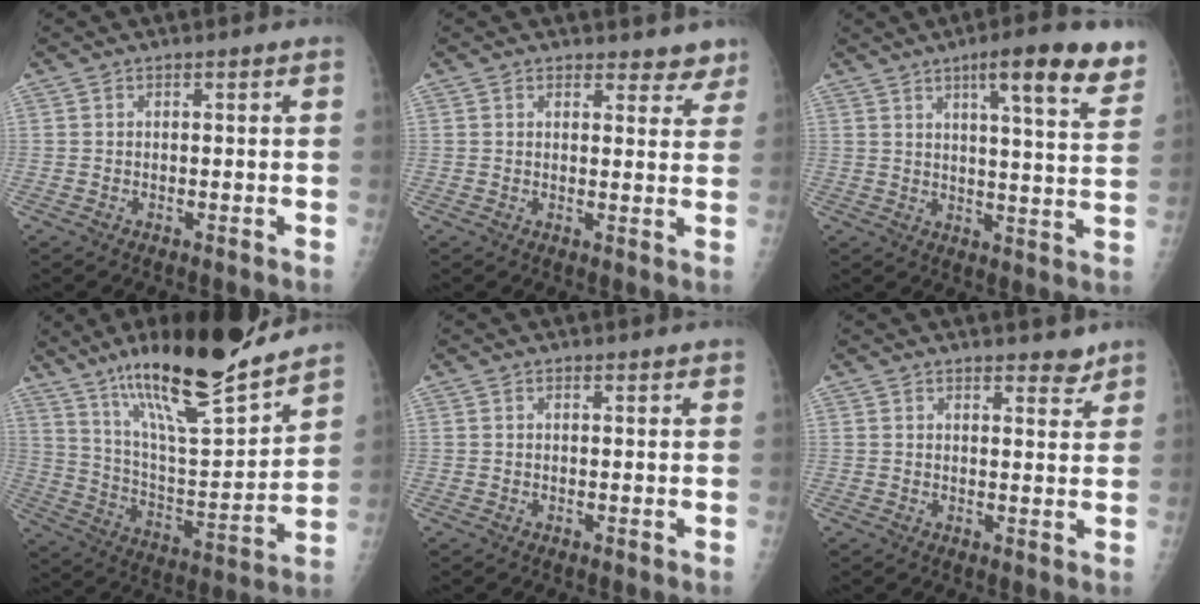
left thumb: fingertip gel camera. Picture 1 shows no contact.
{"total": 5.3, "force": [4.8, 2.1, 0.9], "torque": [0.024, -0.028, 0.045]}
{"total": 13.9, "force": [8.7, 2.2, 10.5], "torque": [-0.123, -0.042, 0.113]}
{"total": 24.2, "force": [18.2, 4.7, 15.3], "torque": [-0.227, -0.088, 0.311]}
{"total": 1.0, "force": [0.9, 0.2, 0.5], "torque": [-0.003, -0.002, 0.012]}
{"total": 4.1, "force": [3.4, 1.2, 1.8], "torque": [-0.008, -0.022, 0.046]}